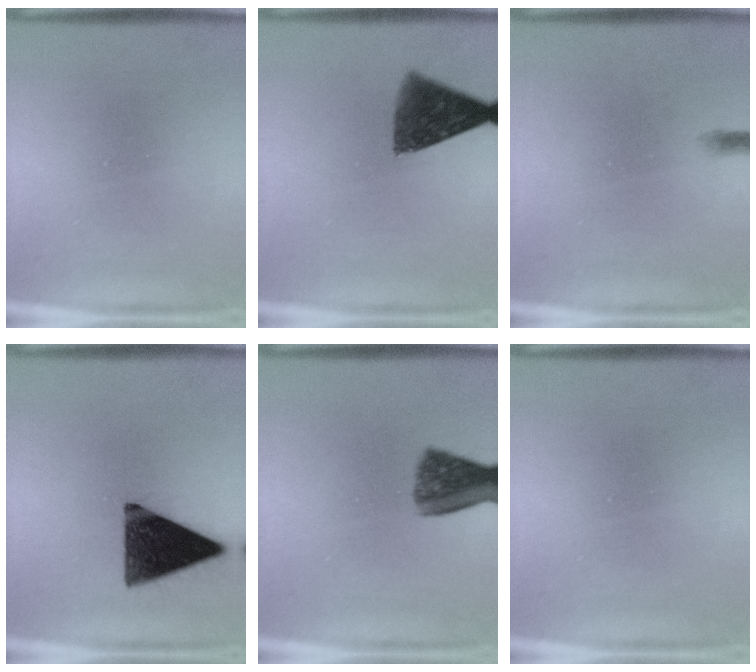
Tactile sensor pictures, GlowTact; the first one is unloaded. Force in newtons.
{"total": 9.6}
{"total": 0.6}
{"total": 14.4}
{"total": 7.3}
{"total": 0.0}